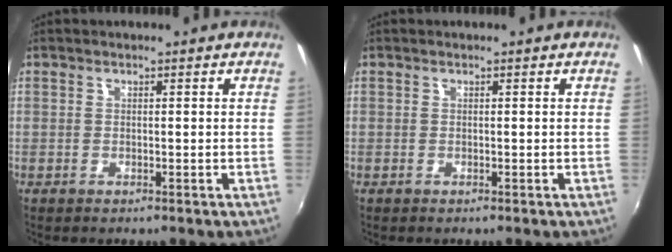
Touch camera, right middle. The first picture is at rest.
{"total": 0.0}